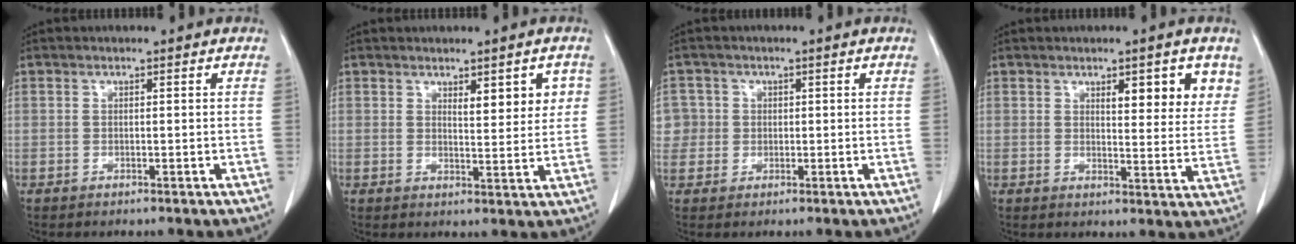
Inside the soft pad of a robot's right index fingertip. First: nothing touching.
{"total": 4.9, "force": [2.1, 1.6, 4.2], "torque": [-0.056, 0.000, 0.032]}
{"total": 4.2, "force": [0.6, 4.2, 0.0], "torque": [0.010, 0.014, 0.013]}
{"total": 7.3, "force": [3.9, 2.0, 5.8], "torque": [-0.067, -0.008, 0.051]}